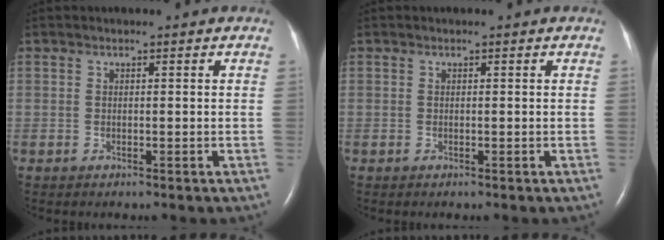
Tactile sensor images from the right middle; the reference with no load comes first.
{"total": 0.0}